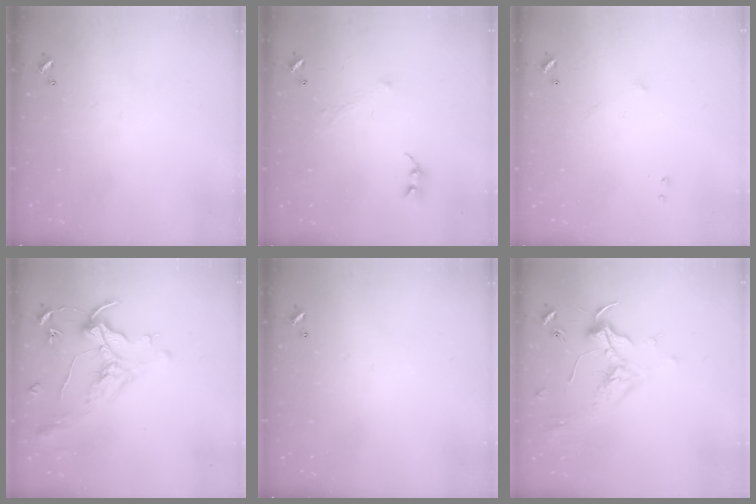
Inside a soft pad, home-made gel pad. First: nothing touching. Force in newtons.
{"total": 0.7, "press": 0.0, "slide": 0.7}
{"total": 7.0, "press": 7.0, "slide": 0.6}
{"total": 1.6, "press": 1.4, "slide": 0.7}
{"total": 0.0}
{"total": 2.0, "press": 1.8, "slide": 0.7}